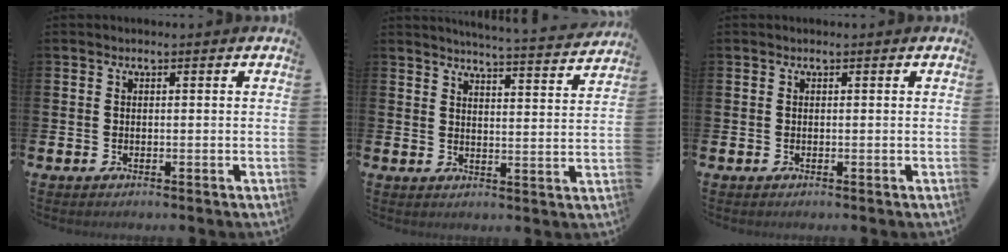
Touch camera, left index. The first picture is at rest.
{"total": 4.9, "force": [4.8, -0.7, 0.6], "torque": [-0.012, -0.042, 0.079]}
{"total": 0.0}